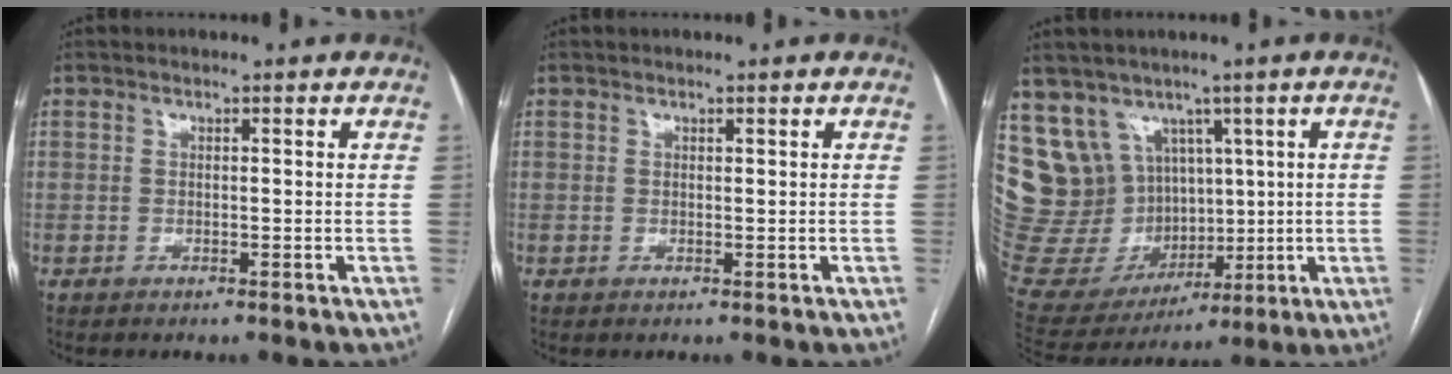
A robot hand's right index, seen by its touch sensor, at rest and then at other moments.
{"total": 0.0}
{"total": 18.6, "force": [6.7, 15.9, 7.1], "torque": [-0.181, 0.068, 0.170]}